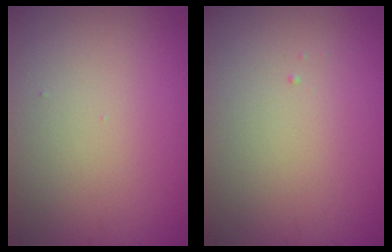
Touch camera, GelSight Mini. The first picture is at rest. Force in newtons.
{"total": 0.0}